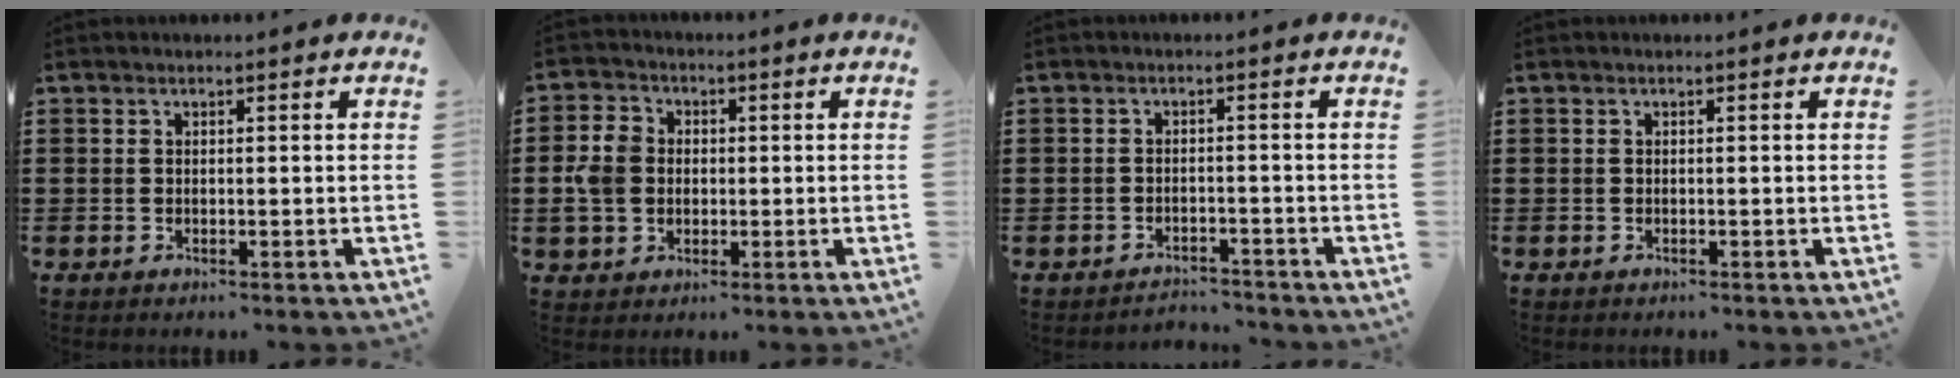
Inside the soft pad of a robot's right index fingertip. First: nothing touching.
{"total": 5.6, "force": [-0.3, 4.6, 3.2], "torque": [-0.090, 0.007, -0.011]}
{"total": 2.5, "force": [-2.4, 0.3, -0.2], "torque": [-0.003, 0.001, -0.055]}
{"total": 0.0}